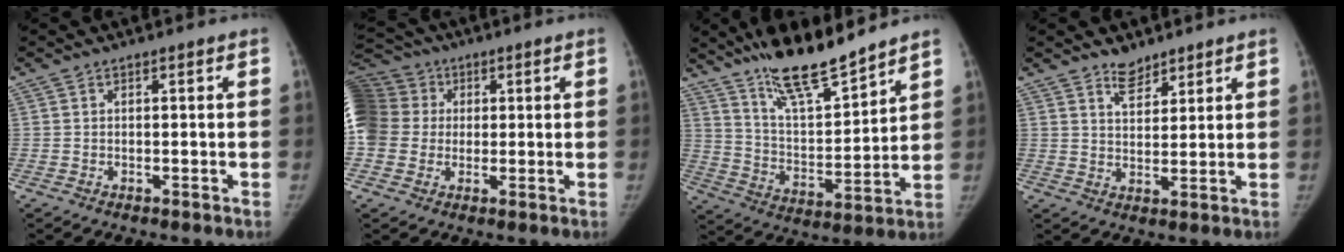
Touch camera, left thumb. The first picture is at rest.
{"total": 17.4, "force": [2.3, 15.4, 7.6], "torque": [-0.193, 0.047, 0.045]}
{"total": 15.9, "force": [13.0, 3.3, 8.6], "torque": [-0.118, -0.082, 0.235]}
{"total": 4.4, "force": [3.5, 2.2, 1.5], "torque": [-0.001, -0.029, 0.063]}